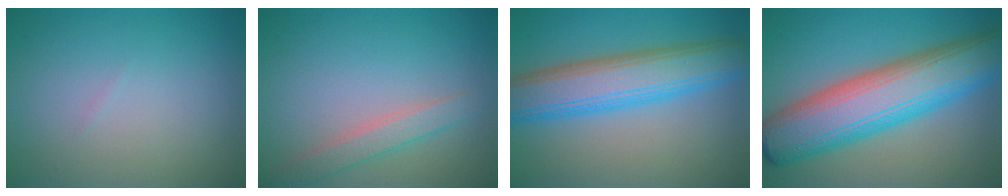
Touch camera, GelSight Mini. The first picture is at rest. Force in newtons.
{"total": 2.3, "press": 2.3, "slide": 0.1}
{"total": 7.9, "press": 7.9, "slide": 0.1}
{"total": 11.8, "press": 11.8, "slide": 0.4}